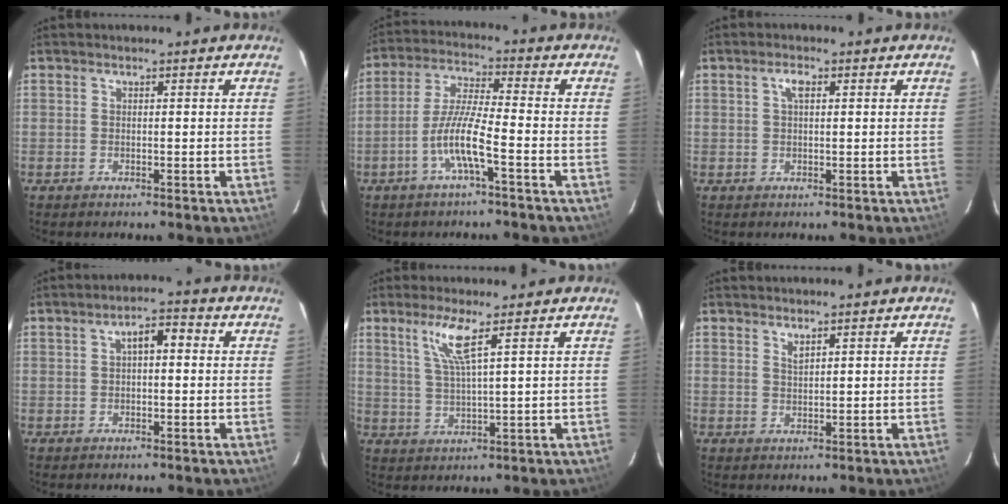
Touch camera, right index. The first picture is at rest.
{"total": 8.0, "force": [-3.7, 0.1, 7.1], "torque": [-0.154, 0.005, -0.072]}
{"total": 2.0, "force": [0.6, 0.8, 1.7], "torque": [-0.033, 0.007, 0.011]}
{"total": 4.0, "force": [0.5, 1.9, 3.5], "torque": [-0.058, 0.017, 0.009]}
{"total": 5.7, "force": [3.1, -0.3, 4.7], "torque": [-0.096, -0.006, 0.065]}
{"total": 1.4, "force": [1.1, 0.3, 0.8], "torque": [-0.014, 0.000, 0.020]}